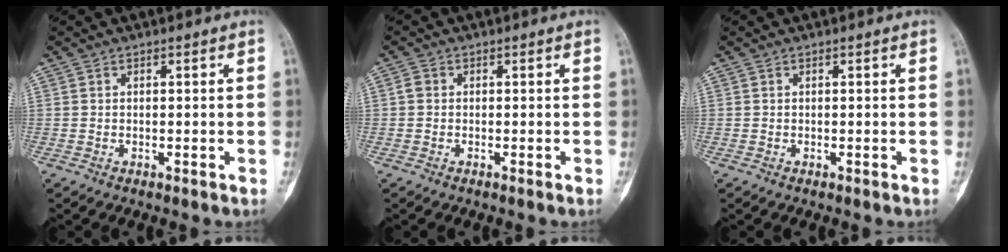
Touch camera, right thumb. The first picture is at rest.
{"total": 1.1, "force": [-0.2, 0.7, 0.8], "torque": [-0.014, 0.001, -0.010]}
{"total": 0.0}